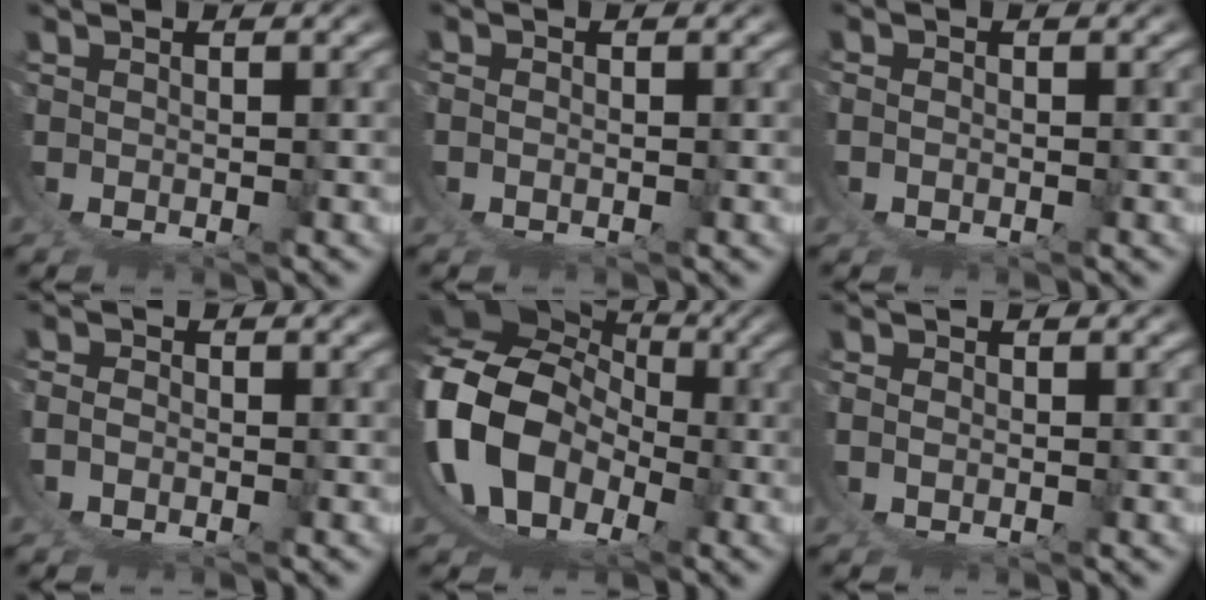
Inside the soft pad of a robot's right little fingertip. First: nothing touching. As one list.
[{"total": 1.1, "force": [-0.1, 1.0, 0.5], "torque": [-0.016, -0.001, -0.001]}, {"total": 1.5, "force": [-0.1, 1.3, 0.6], "torque": [-0.021, -0.002, -0.002]}, {"total": 3.8, "force": [0.0, 3.4, 1.7], "torque": [-0.057, -0.012, 0.000]}, {"total": 20.0, "force": [2.4, 15.8, 11.9], "torque": [-0.283, -0.042, 0.042]}, {"total": 1.6, "force": [0.3, 1.4, 0.8], "torque": [-0.024, -0.002, 0.006]}]